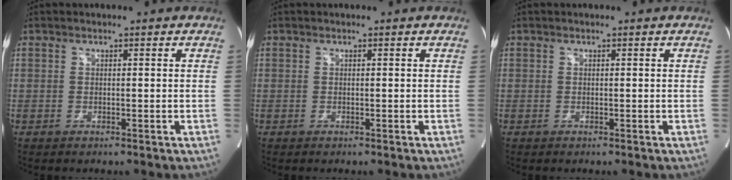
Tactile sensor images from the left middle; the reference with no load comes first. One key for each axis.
{"total": 0.0}
{"total": 0.0}